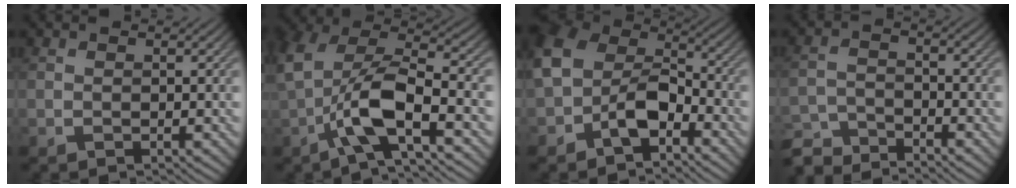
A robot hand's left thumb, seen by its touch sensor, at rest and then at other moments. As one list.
[{"total": 10.9, "force": [-3.3, 4.7, 9.2], "torque": [-0.181, 0.006, -0.073]}, {"total": 9.3, "force": [-3.7, 6.1, 6.0], "torque": [-0.110, 0.002, -0.089]}, {"total": 5.7, "force": [-5.4, 1.0, 1.4], "torque": [-0.033, -0.006, -0.111]}]